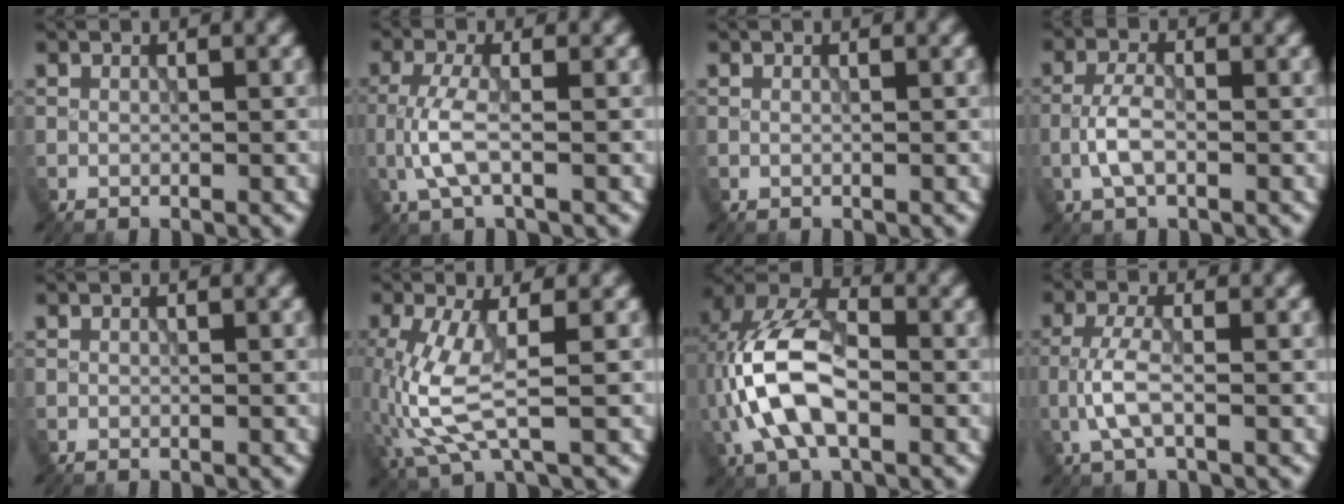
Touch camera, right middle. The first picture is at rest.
{"total": 3.4, "force": [-0.8, 1.0, 3.1], "torque": [-0.076, 0.001, -0.022]}
{"total": 0.0}
{"total": 2.8, "force": [-1.1, 1.1, 2.4], "torque": [-0.051, 0.004, -0.028]}
{"total": 0.0}
{"total": 5.6, "force": [-0.8, 1.7, 5.3], "torque": [-0.139, -0.006, -0.012]}
{"total": 10.1, "force": [-1.4, 5.5, 8.3], "torque": [-0.181, 0.016, -0.036]}
{"total": 3.1, "force": [-0.9, 1.0, 2.8], "torque": [-0.066, 0.005, -0.026]}